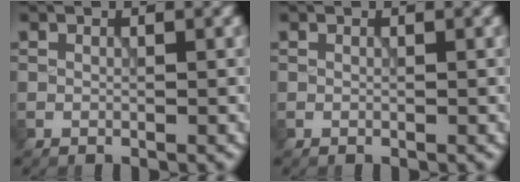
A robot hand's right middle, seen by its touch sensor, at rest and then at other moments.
{"total": 0.0}